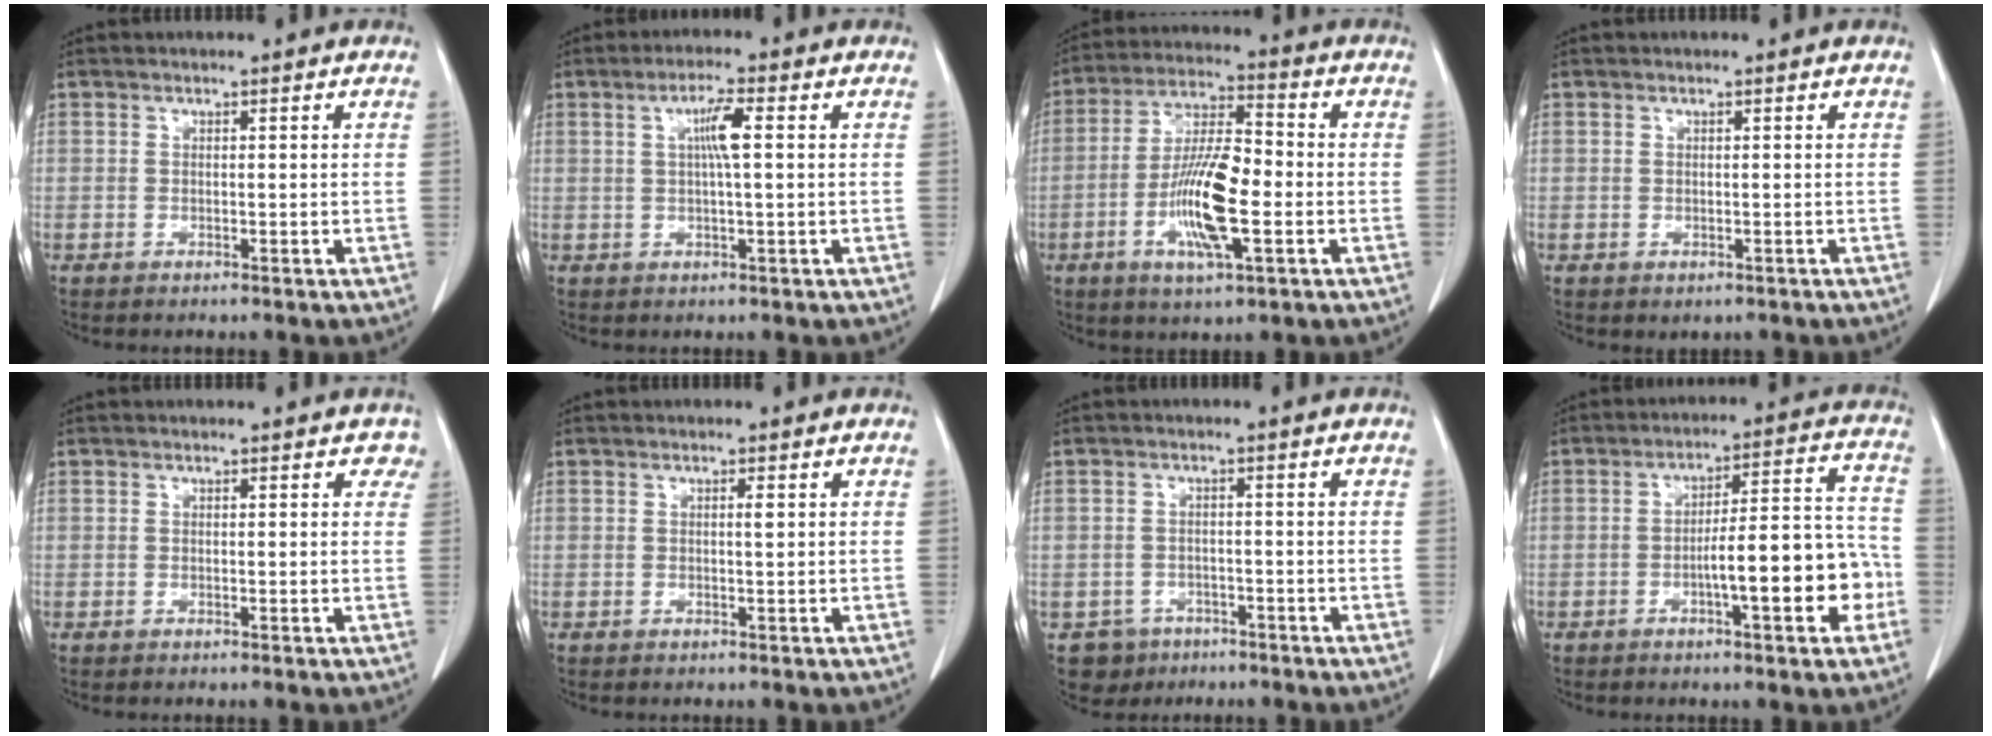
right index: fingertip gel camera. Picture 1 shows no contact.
{"total": 4.2, "force": [0.9, 0.3, 4.1], "torque": [-0.075, 0.005, 0.014]}
{"total": 9.8, "force": [-2.3, 2.3, 9.3], "torque": [-0.172, 0.002, -0.040]}
{"total": 0.9, "force": [-0.2, 0.9, 0.2], "torque": [-0.006, 0.003, 0.002]}
{"total": 1.6, "force": [1.0, 1.0, 0.8], "torque": [0.008, 0.003, -0.001]}
{"total": 0.8, "force": [0.3, 0.0, 0.8], "torque": [-0.009, 0.002, 0.007]}
{"total": 4.3, "force": [-2.6, 3.4, 0.1], "torque": [0.002, 0.008, -0.038]}
{"total": 11.9, "force": [-3.6, 2.1, 11.2], "torque": [-0.154, 0.030, -0.046]}